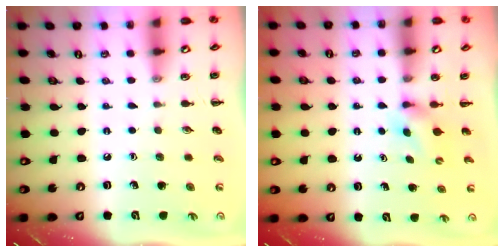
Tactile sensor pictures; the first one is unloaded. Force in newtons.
{"total": 3.5, "press": 3.4, "slide": 1.0}